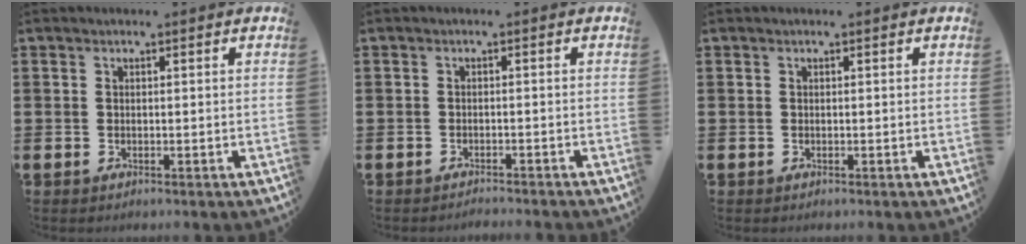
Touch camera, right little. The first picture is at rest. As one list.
[{"total": 1.0, "force": [-1.0, -0.2, 0.0], "torque": [0.000, 0.001, -0.021]}, {"total": 0.0}]